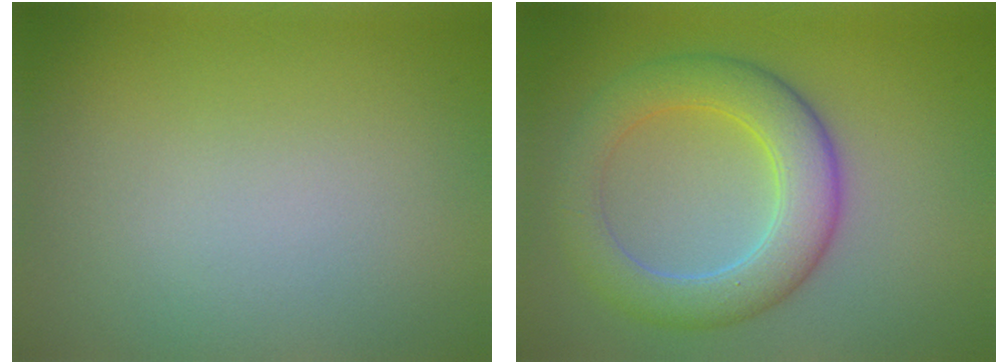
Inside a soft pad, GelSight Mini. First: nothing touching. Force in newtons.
{"total": 6.1, "press": 6.1, "slide": 0.1}